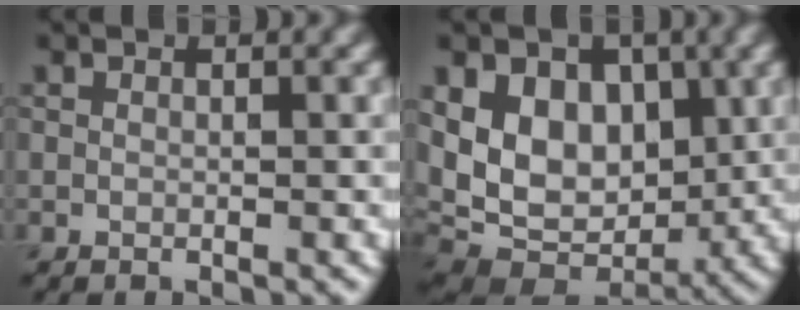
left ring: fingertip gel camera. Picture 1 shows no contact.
{"total": 10.8, "force": [1.9, 7.7, 7.3], "torque": [-0.125, 0.004, 0.030]}